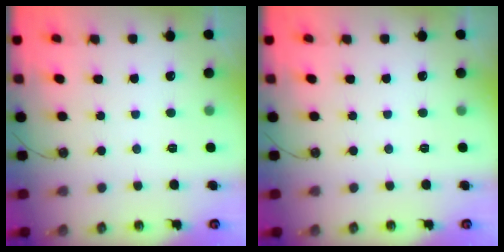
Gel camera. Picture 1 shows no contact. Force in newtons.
{"total": 0.0}